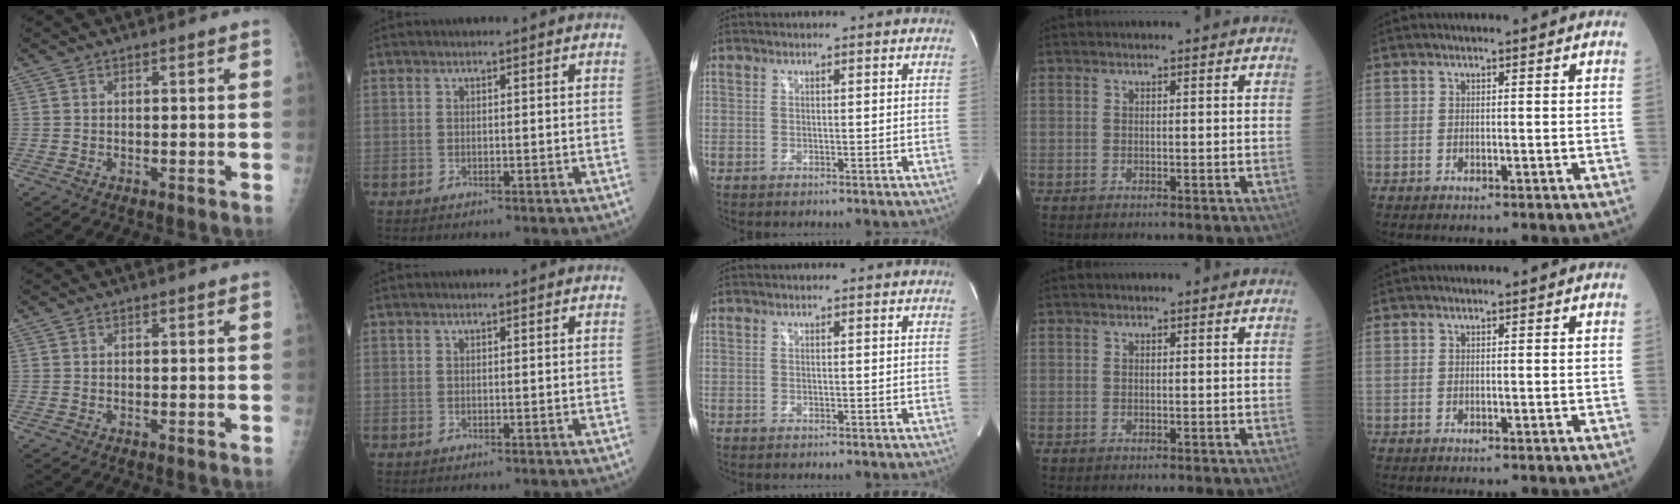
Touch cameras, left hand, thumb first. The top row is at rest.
{}